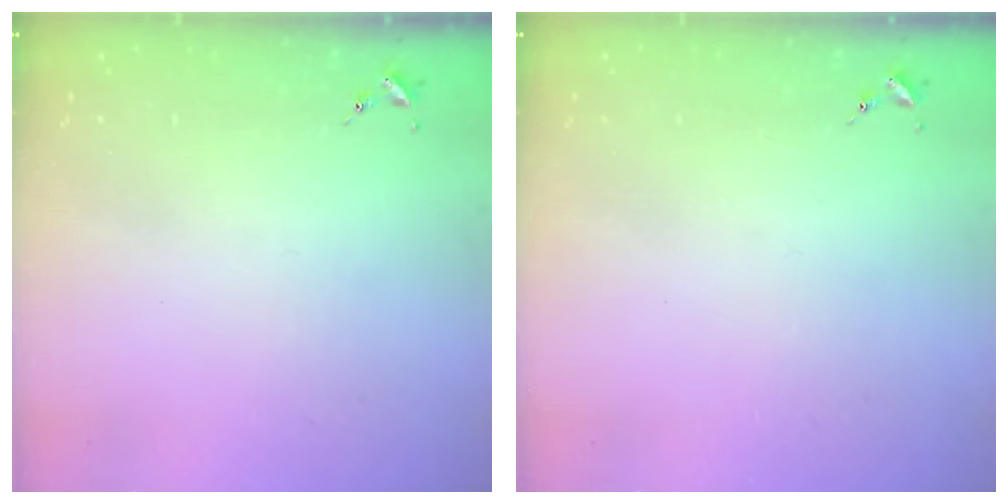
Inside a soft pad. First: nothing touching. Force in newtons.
{"total": 0.0}